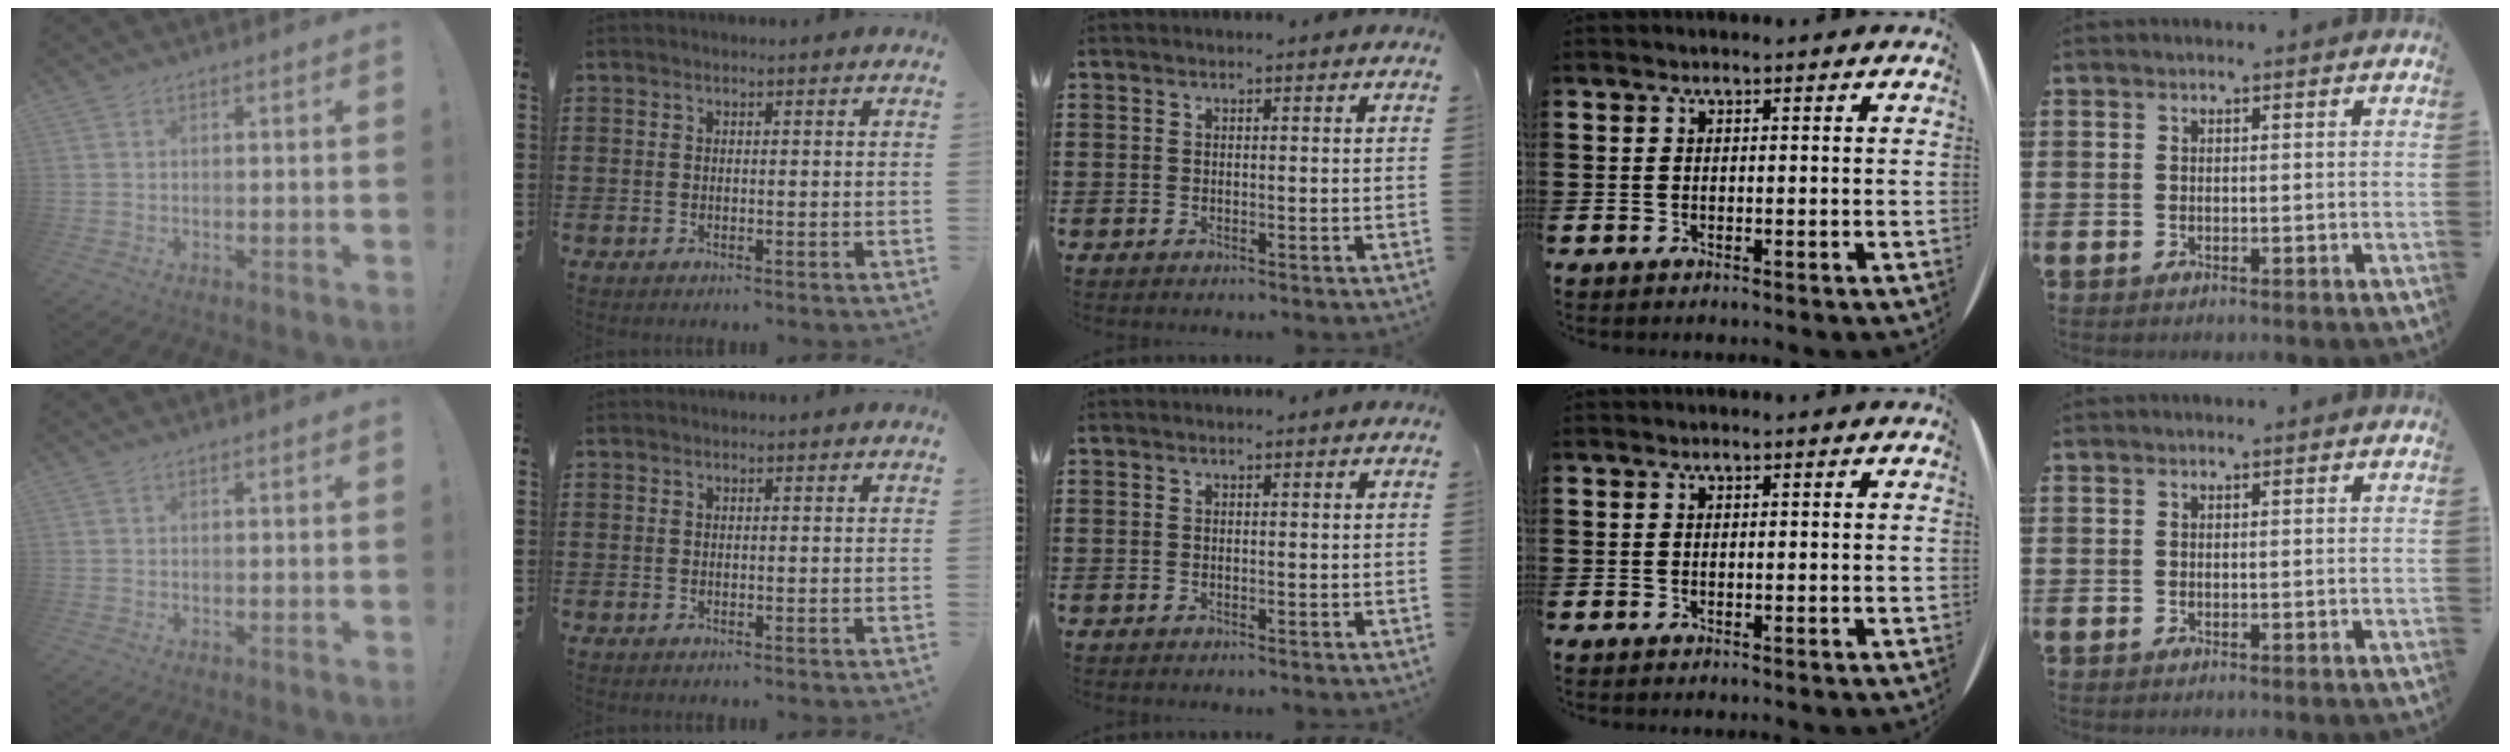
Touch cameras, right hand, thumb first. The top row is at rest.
{}